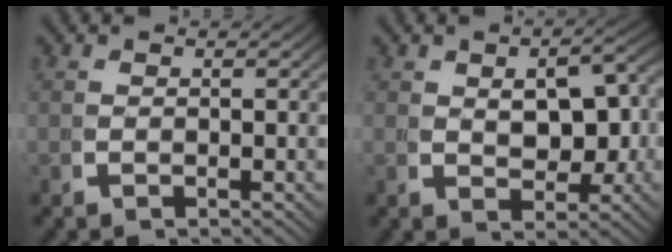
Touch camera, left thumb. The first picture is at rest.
{"total": 4.1, "force": [0.5, 2.6, 3.2], "torque": [-0.044, -0.014, 0.025]}